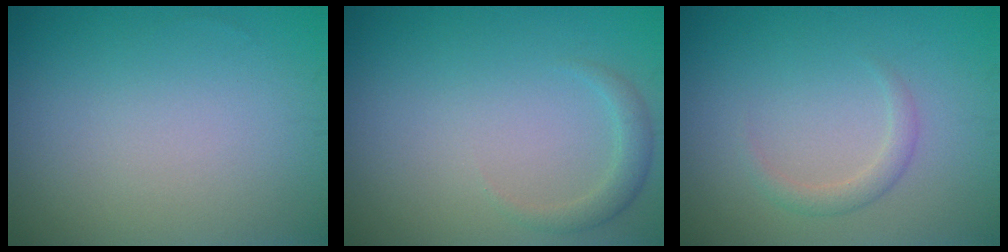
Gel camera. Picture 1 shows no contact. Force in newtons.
{"total": 1.6, "press": 1.6, "slide": 0.2}
{"total": 1.6, "press": 1.6, "slide": 0.1}